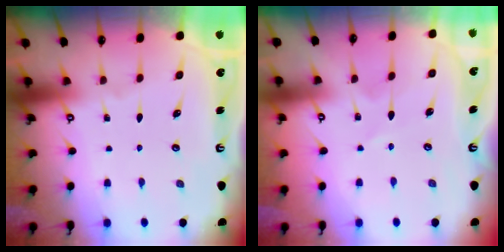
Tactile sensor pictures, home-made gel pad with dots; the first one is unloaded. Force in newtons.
{"total": 0.6, "press": 0.6, "slide": 0.2}